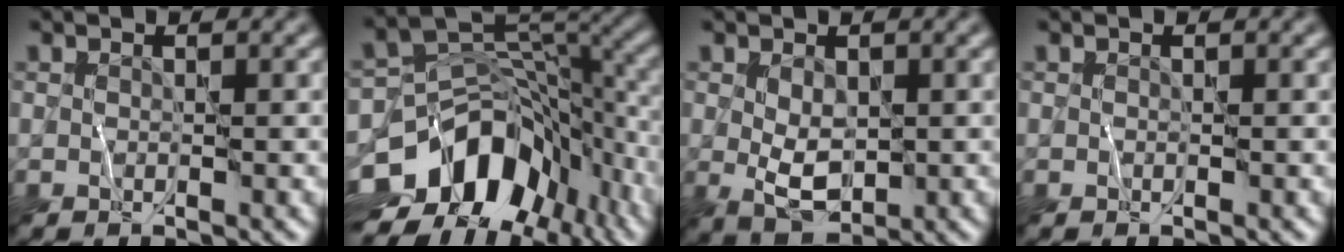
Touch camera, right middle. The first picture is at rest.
{"total": 13.0, "force": [-5.4, 8.8, 7.9], "torque": [-0.134, 0.002, -0.099]}
{"total": 3.6, "force": [0.1, 2.1, 2.9], "torque": [-0.053, -0.010, 0.006]}
{"total": 0.0}